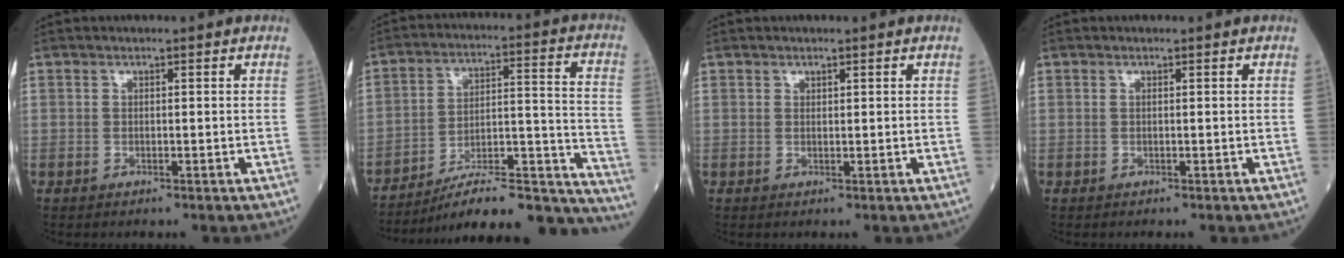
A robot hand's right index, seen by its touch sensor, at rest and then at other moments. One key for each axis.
{"total": 22.3, "fx": -20.4, "fy": 2.9, "fz": 8.7, "tx": -0.059, "ty": 0.048, "tz": -0.291}
{"total": 0.6, "fx": 0.5, "fy": 0.2, "fz": 0.2, "tx": -0.005, "ty": -0.004, "tz": 0.011}
{"total": 0.0}